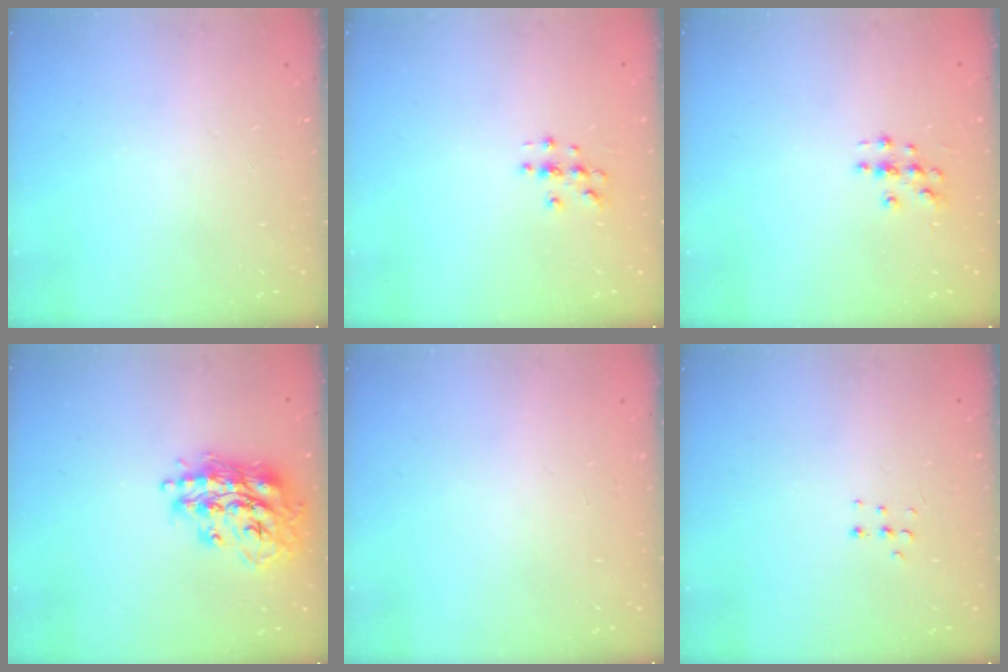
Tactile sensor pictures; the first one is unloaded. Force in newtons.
{"total": 2.8, "press": 2.8, "slide": 0.3}
{"total": 3.1, "press": 3.1, "slide": 0.2}
{"total": 17.1, "press": 17.0, "slide": 1.4}
{"total": 0.0}
{"total": 3.8, "press": 3.7, "slide": 0.9}